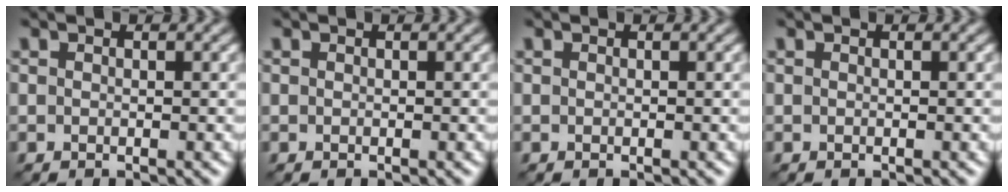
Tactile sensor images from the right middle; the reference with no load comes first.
{"total": 0.0}
{"total": 0.0}
{"total": 0.0}